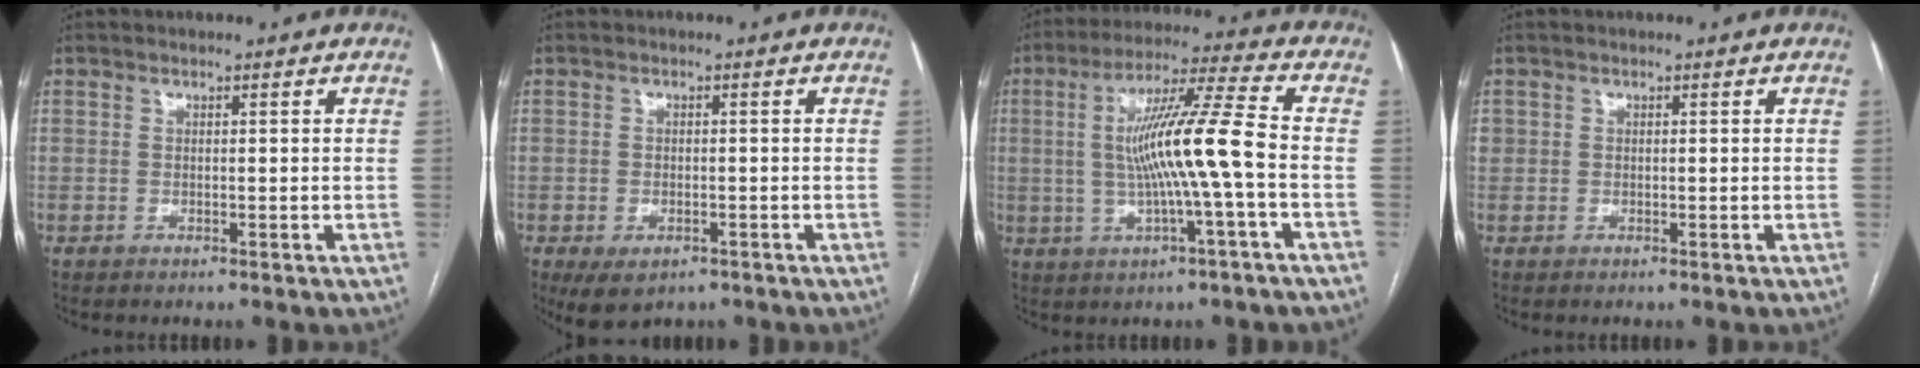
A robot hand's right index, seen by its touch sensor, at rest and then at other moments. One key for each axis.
{"total": 5.0, "fx": -2.9, "fy": 2.9, "fz": 2.9, "tx": -0.052, "ty": -0.008, "tz": -0.035}
{"total": 12.4, "fx": -0.9, "fy": -0.6, "fz": 12.3, "tx": -0.222, "ty": 0.011, "tz": -0.019}
{"total": 1.3, "fx": 0.2, "fy": 1.2, "fz": 0.3, "tx": 0.001, "ty": 0.009, "tz": 0.004}